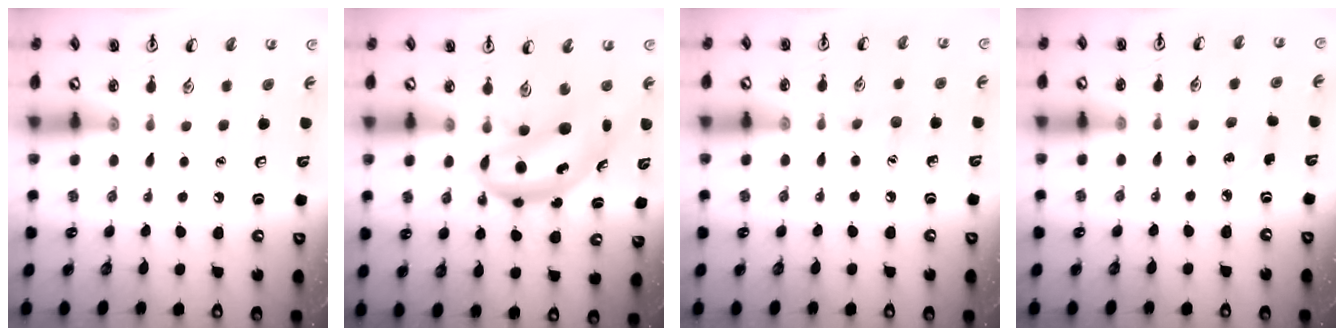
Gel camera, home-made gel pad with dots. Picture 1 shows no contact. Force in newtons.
{"total": 6.3, "press": 6.0, "slide": 1.6}
{"total": 5.3, "press": 5.1, "slide": 1.6}
{"total": 4.5, "press": 4.3, "slide": 1.6}